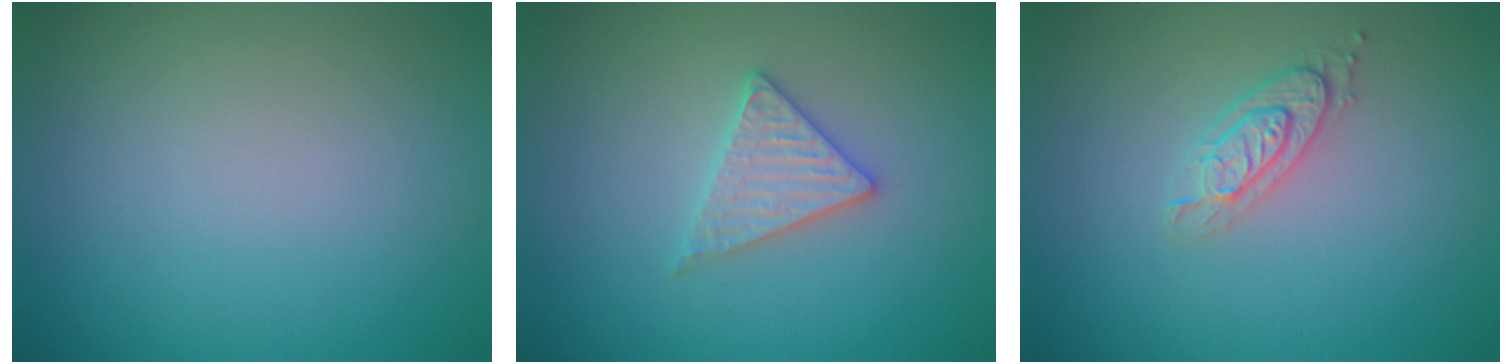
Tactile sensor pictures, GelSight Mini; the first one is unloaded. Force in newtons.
{"total": 2.6, "press": 2.6, "slide": 0.3}
{"total": 2.0, "press": 1.9, "slide": 0.6}